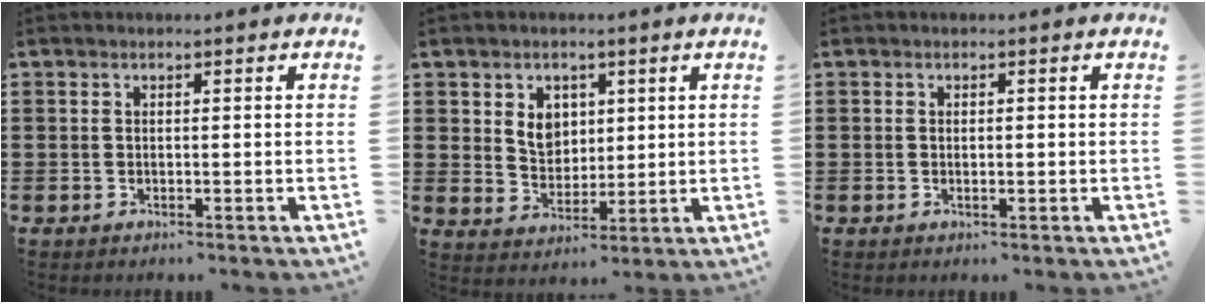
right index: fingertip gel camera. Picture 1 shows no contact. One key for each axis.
{"total": 5.1, "fx": 1.9, "fy": 4.3, "fz": 2.2, "tx": -0.052, "ty": 0.012, "tz": 0.032}
{"total": 0.6, "fx": 0.0, "fy": 0.2, "fz": 0.5, "tx": -0.011, "ty": 0.000, "tz": 0.000}